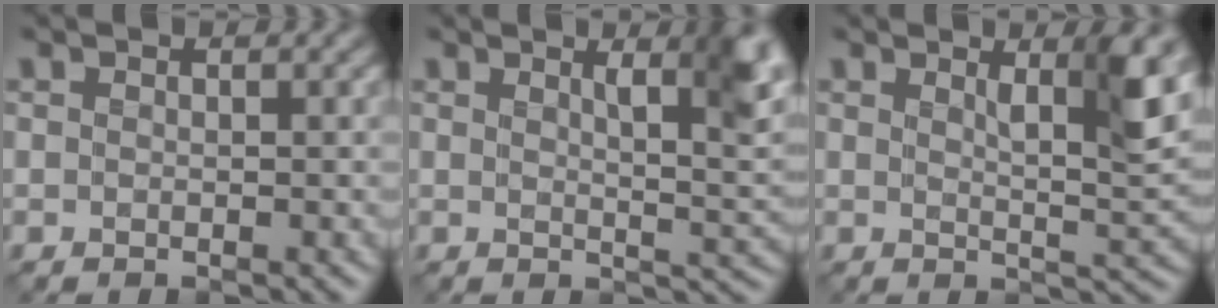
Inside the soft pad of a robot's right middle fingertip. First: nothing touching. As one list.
[{"total": 5.7, "force": [2.4, 1.6, 4.9], "torque": [-0.049, -0.002, 0.035]}, {"total": 5.1, "force": [2.0, 1.2, 4.6], "torque": [-0.065, -0.007, 0.032]}]